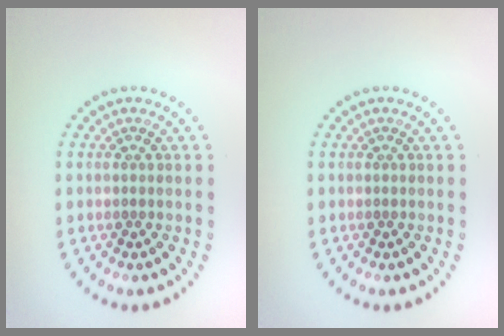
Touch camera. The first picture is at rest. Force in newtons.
{"total": 0.0}